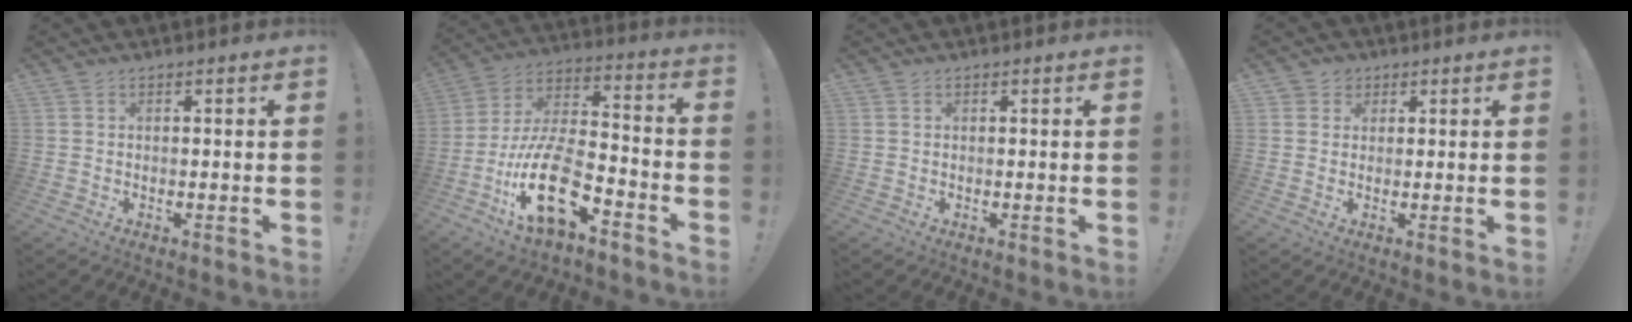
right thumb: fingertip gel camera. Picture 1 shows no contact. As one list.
[{"total": 20.4, "force": [-9.6, 8.7, 15.8], "torque": [-0.315, 0.053, -0.159]}, {"total": 0.0}, {"total": 3.1, "force": [1.3, 2.8, 0.5], "torque": [-0.003, -0.003, 0.024]}]